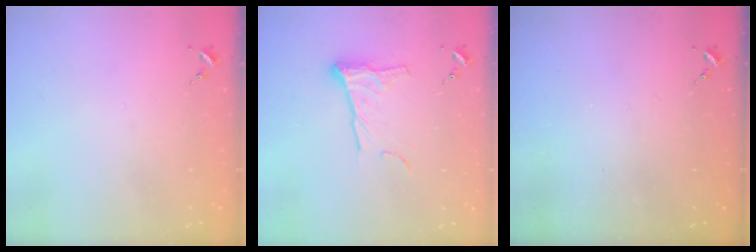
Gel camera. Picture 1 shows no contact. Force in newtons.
{"total": 11.1, "press": 11.0, "slide": 0.6}
{"total": 0.0}